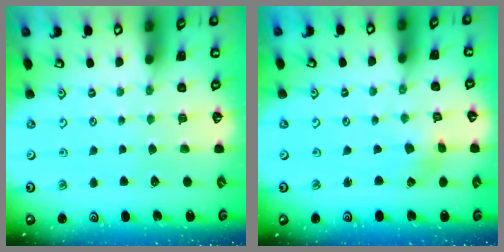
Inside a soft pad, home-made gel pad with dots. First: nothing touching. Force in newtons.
{"total": 0.0}